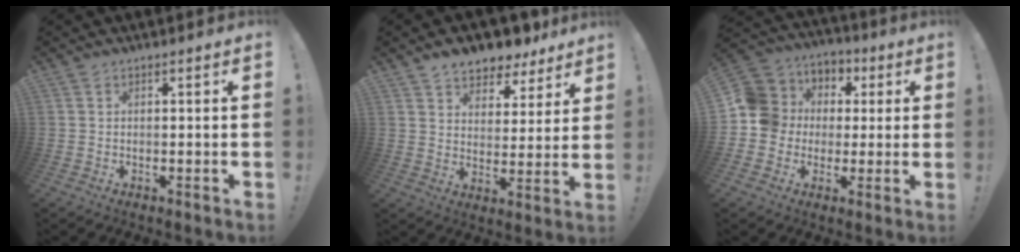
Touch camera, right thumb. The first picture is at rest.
{"total": 8.1, "force": [6.9, 3.9, 1.7], "torque": [-0.028, -0.057, 0.129]}
{"total": 11.9, "force": [-0.2, 11.4, 3.6], "torque": [-0.057, 0.013, 0.010]}